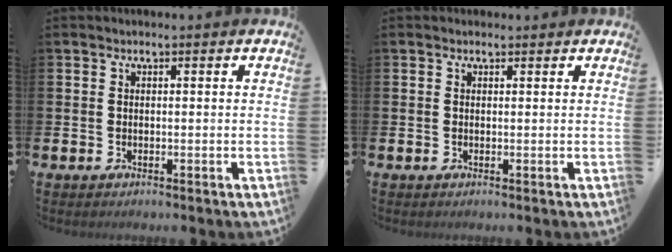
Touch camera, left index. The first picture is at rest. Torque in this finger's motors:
{"motor_torque": [0.22, -0.47, 0.01, -0.01]}